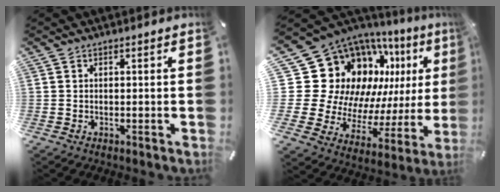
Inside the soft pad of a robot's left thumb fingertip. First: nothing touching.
{"total": 20.5, "force": [10.1, 15.1, 9.4], "torque": [-0.153, -0.117, 0.226]}